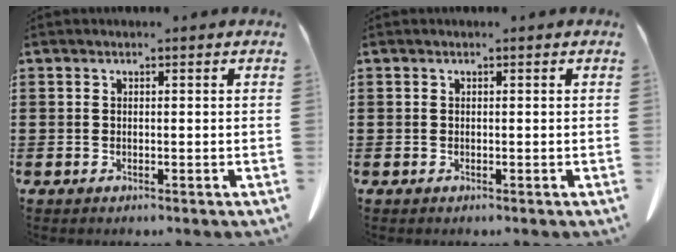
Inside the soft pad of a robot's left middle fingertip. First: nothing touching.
{"total": 0.0}